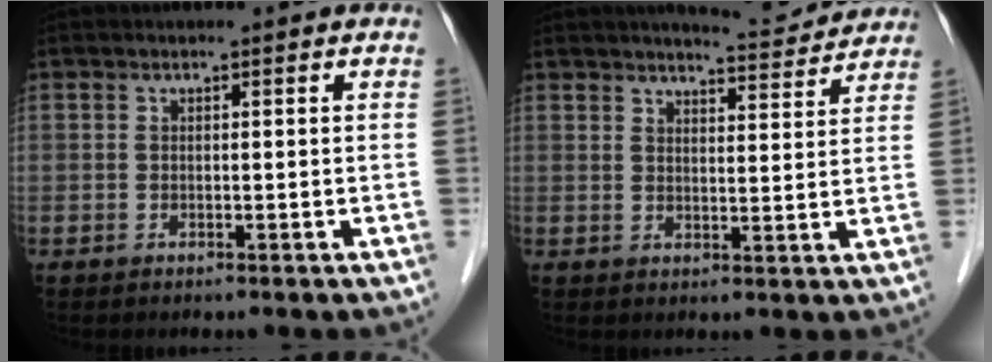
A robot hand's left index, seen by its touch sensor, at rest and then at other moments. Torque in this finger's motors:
{"motor_torque": [1.12, -1.01, 0.40, 0.07]}